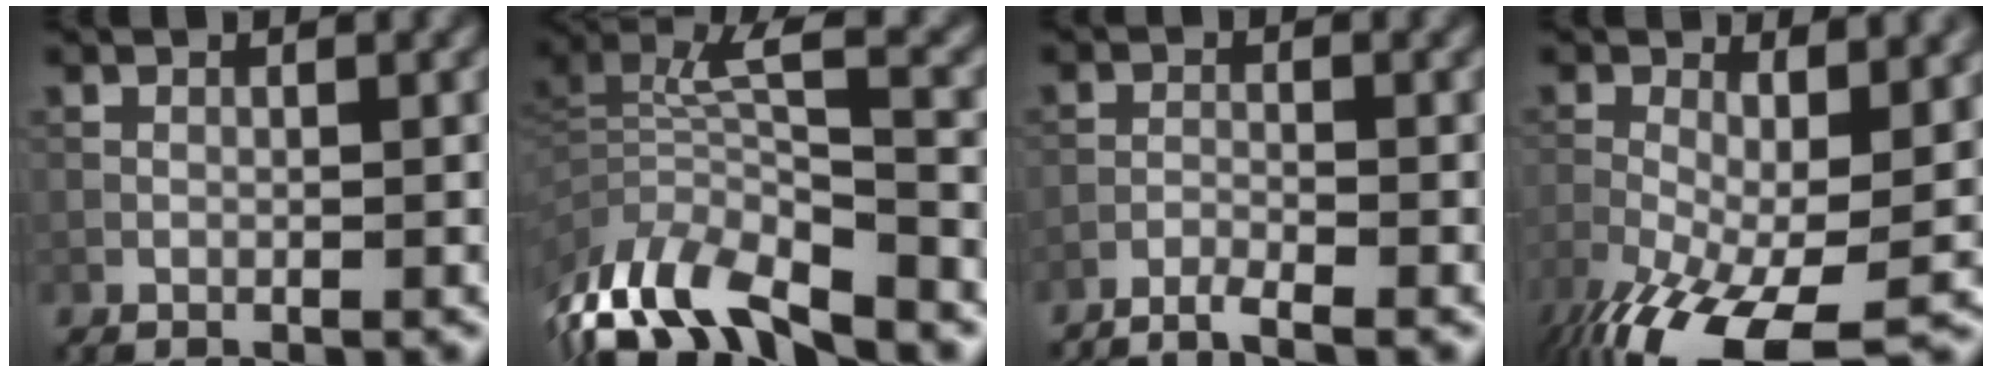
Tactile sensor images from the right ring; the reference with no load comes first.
{"total": 9.6, "force": [-5.0, 2.9, 7.7], "torque": [-0.158, 0.012, -0.086]}
{"total": 2.5, "force": [-2.1, 0.1, 1.3], "torque": [-0.030, 0.001, -0.049]}
{"total": 13.1, "force": [-5.6, 4.5, 10.9], "torque": [-0.223, -0.040, -0.088]}